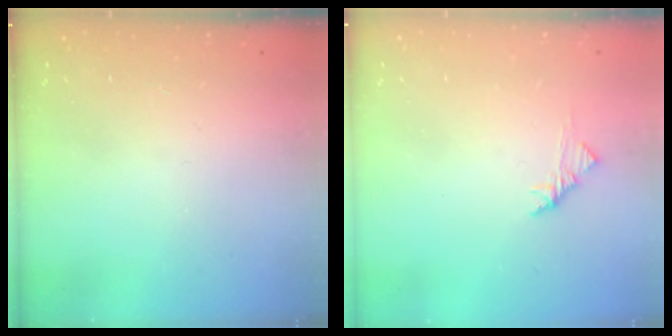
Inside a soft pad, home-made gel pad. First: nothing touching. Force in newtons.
{"total": 3.3, "press": 3.2, "slide": 0.8}